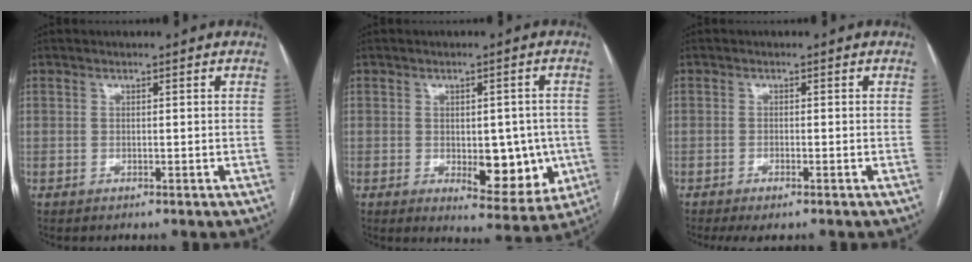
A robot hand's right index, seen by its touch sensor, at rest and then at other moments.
{"total": 9.9, "force": [-1.7, 4.9, 8.4], "torque": [-0.090, 0.002, -0.007]}
{"total": 2.7, "force": [-1.8, 0.6, 1.9], "torque": [-0.035, -0.005, -0.026]}